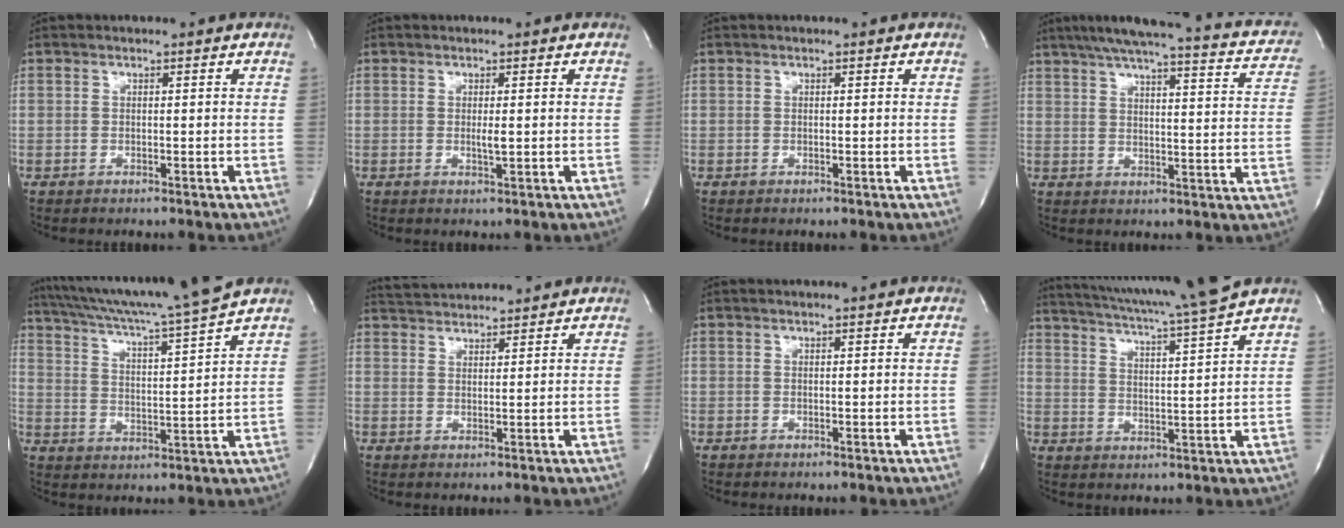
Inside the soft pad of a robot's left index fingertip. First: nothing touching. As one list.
[{"total": 1.2, "force": [-0.2, 0.1, 1.2], "torque": [-0.027, -0.008, -0.003]}, {"total": 0.0}, {"total": 24.1, "force": [20.0, 4.0, 12.9], "torque": [-0.182, 0.002, 0.232]}, {"total": 16.7, "force": [14.9, -2.4, 7.2], "torque": [-0.132, -0.026, 0.226]}, {"total": 7.1, "force": [7.0, 0.3, 1.3], "torque": [-0.032, 0.030, 0.113]}, {"total": 1.3, "force": [1.2, -0.3, 0.4], "torque": [-0.009, 0.001, 0.016]}, {"total": 14.9, "force": [13.2, -2.2, 6.4], "torque": [-0.118, -0.032, 0.192]}]